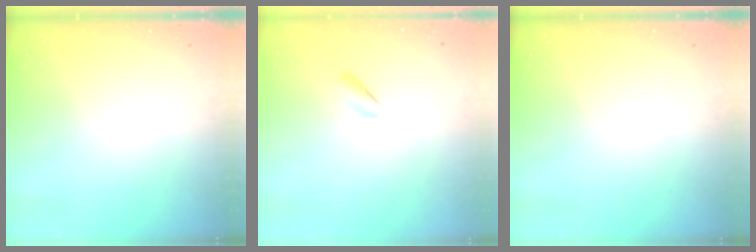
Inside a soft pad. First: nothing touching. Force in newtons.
{"total": 1.4, "press": 1.1, "slide": 0.8}
{"total": 0.0}